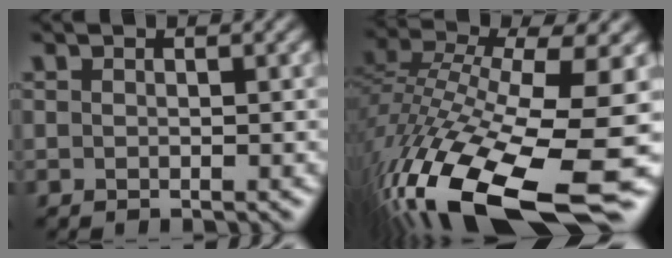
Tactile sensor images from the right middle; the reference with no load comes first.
{"total": 17.1, "force": [-7.7, 6.3, 13.9], "torque": [-0.306, -0.023, -0.132]}